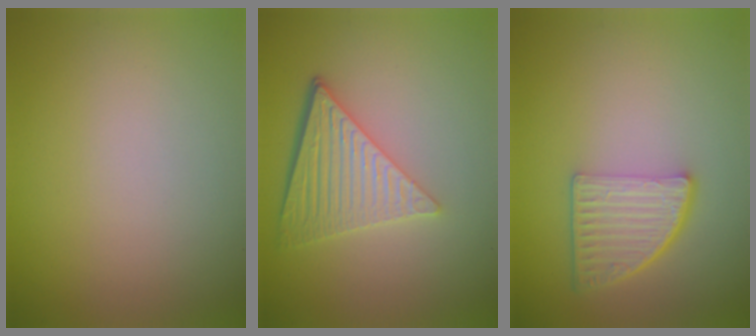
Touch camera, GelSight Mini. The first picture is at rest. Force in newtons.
{"total": 5.8, "press": 4.4, "slide": 3.8}
{"total": 4.9, "press": 3.6, "slide": 3.4}